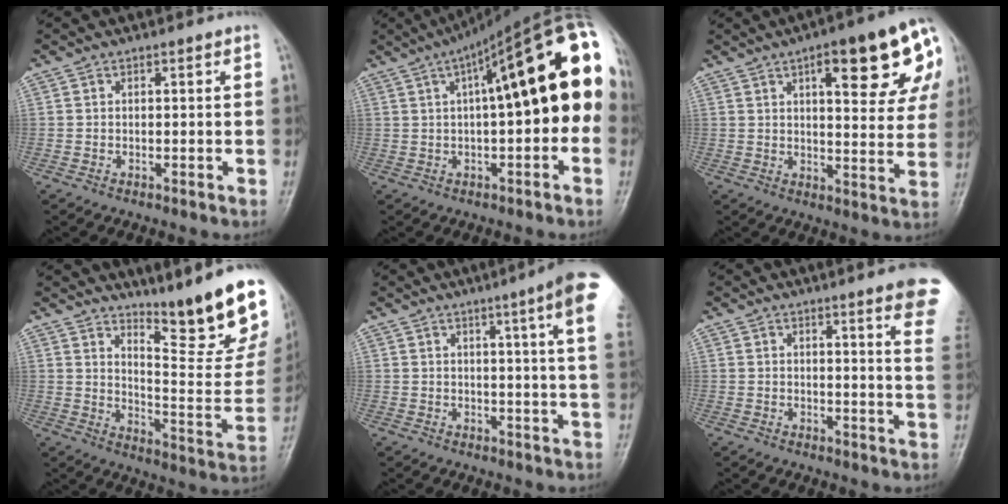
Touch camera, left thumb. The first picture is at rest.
{"total": 22.9, "force": [3.8, 7.3, 21.3], "torque": [-0.291, 0.052, 0.049]}
{"total": 18.7, "force": [8.1, 5.6, 16.0], "torque": [-0.183, -0.014, 0.100]}
{"total": 19.7, "force": [15.3, 2.6, 12.1], "torque": [-0.145, -0.144, 0.217]}
{"total": 11.8, "force": [5.6, 0.0, 10.4], "torque": [-0.133, -0.018, 0.054]}
{"total": 10.8, "force": [7.4, 0.9, 7.7], "torque": [-0.071, -0.032, 0.067]}